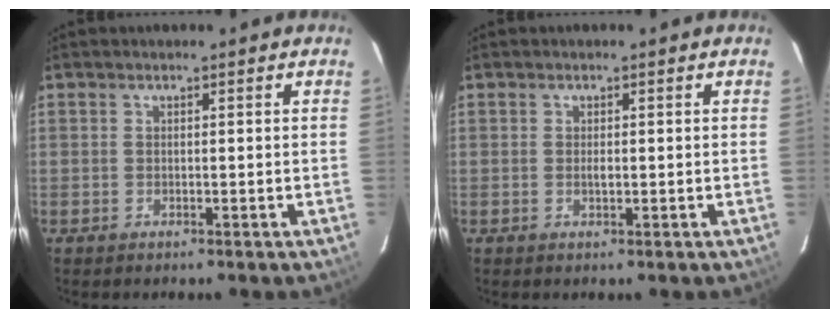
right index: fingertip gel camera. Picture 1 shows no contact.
{"total": 1.0, "force": [0.0, 0.6, 0.8], "torque": [-0.013, 0.000, 0.000]}